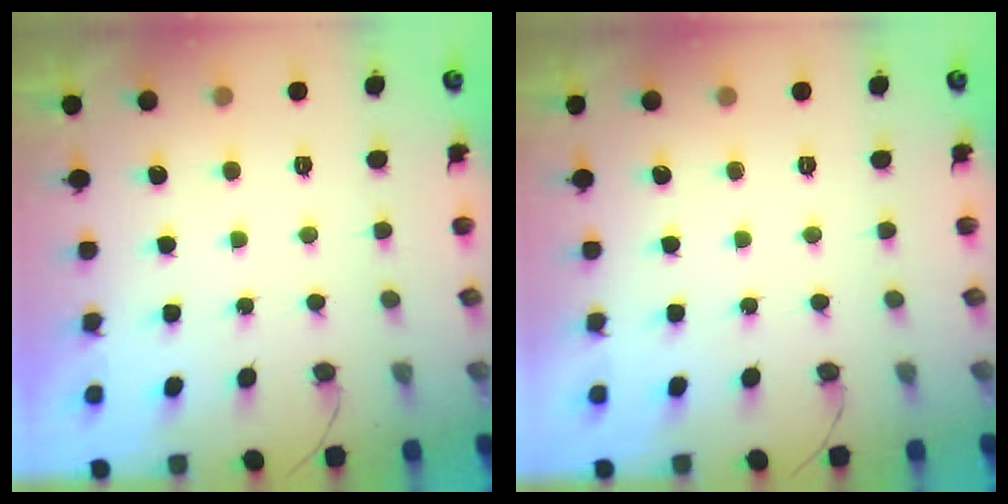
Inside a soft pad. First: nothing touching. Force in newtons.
{"total": 0.0}